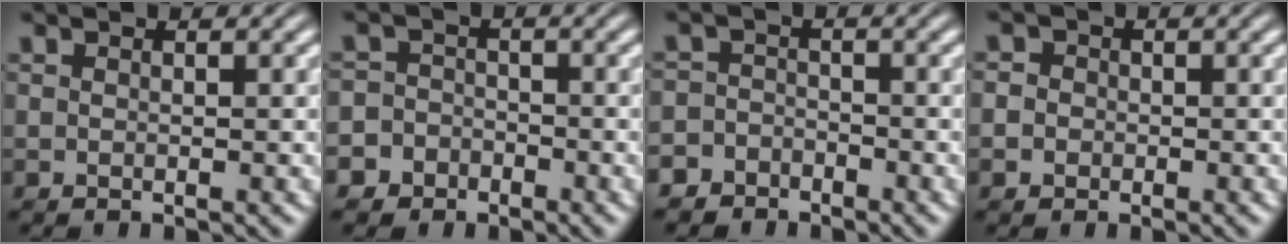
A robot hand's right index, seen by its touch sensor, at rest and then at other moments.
{"total": 5.8, "force": [-3.0, 5.0, 0.5], "torque": [-0.011, -0.019, -0.058]}
{"total": 4.2, "force": [-3.3, 2.5, -0.2], "torque": [0.013, -0.014, -0.060]}
{"total": 2.3, "force": [-0.4, 2.3, 0.3], "torque": [-0.003, 0.001, -0.016]}